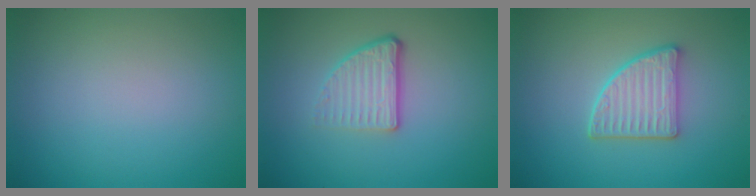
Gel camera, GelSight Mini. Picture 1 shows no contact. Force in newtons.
{"total": 3.8, "press": 2.4, "slide": 3.0}
{"total": 3.8, "press": 3.3, "slide": 1.9}